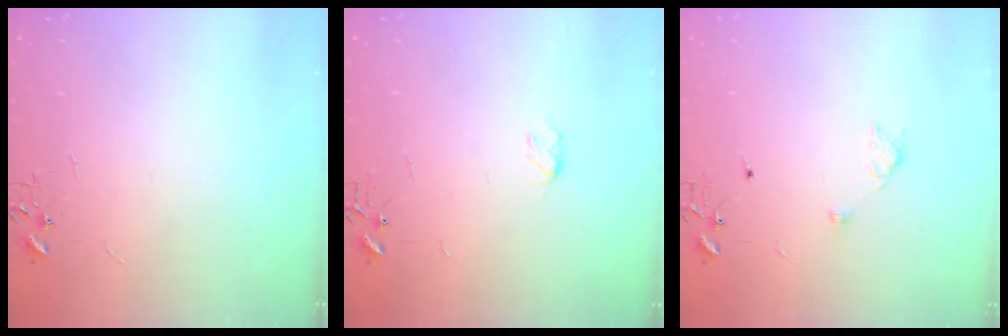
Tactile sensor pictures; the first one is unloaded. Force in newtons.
{"total": 3.4, "press": 3.4, "slide": 0.5}
{"total": 6.2, "press": 6.1, "slide": 0.8}